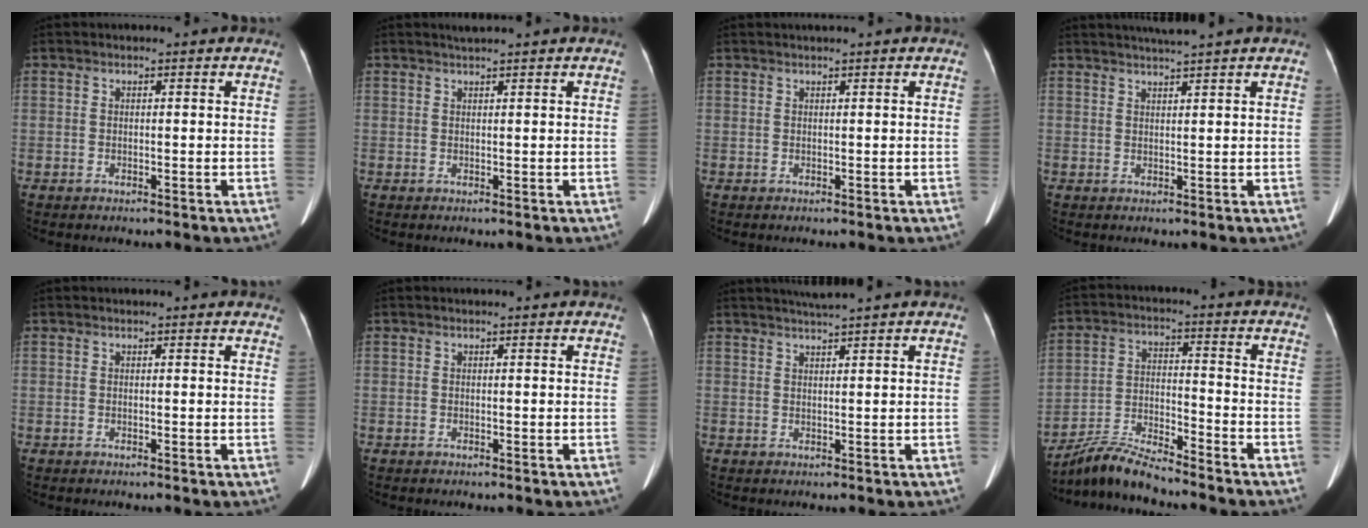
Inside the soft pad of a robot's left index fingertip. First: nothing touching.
{"total": 1.2, "force": [1.1, -0.3, 0.5], "torque": [-0.010, 0.006, 0.025]}
{"total": 0.8, "force": [0.7, -0.2, 0.4], "torque": [-0.009, 0.009, 0.019]}
{"total": 3.5, "force": [3.1, -1.1, 1.3], "torque": [-0.017, 0.010, 0.053]}
{"total": 2.4, "force": [2.3, 0.5, 0.7], "torque": [-0.007, 0.002, 0.007]}
{"total": 0.0}
{"total": 2.8, "force": [2.4, -1.0, 1.0], "torque": [-0.015, 0.008, 0.047]}
{"total": 9.1, "force": [-8.7, -0.2, 2.6], "torque": [-0.056, -0.010, -0.160]}